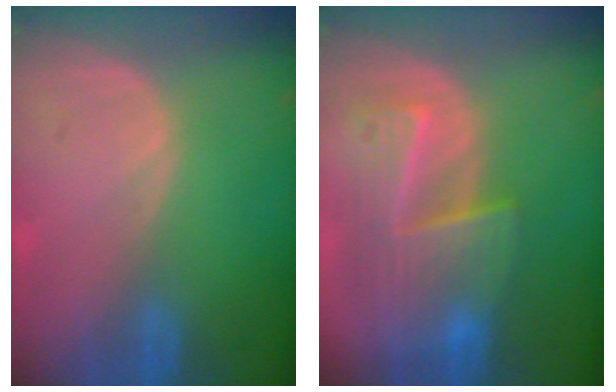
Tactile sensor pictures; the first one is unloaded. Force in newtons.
{"total": 9.5, "press": 8.4, "slide": 4.4}